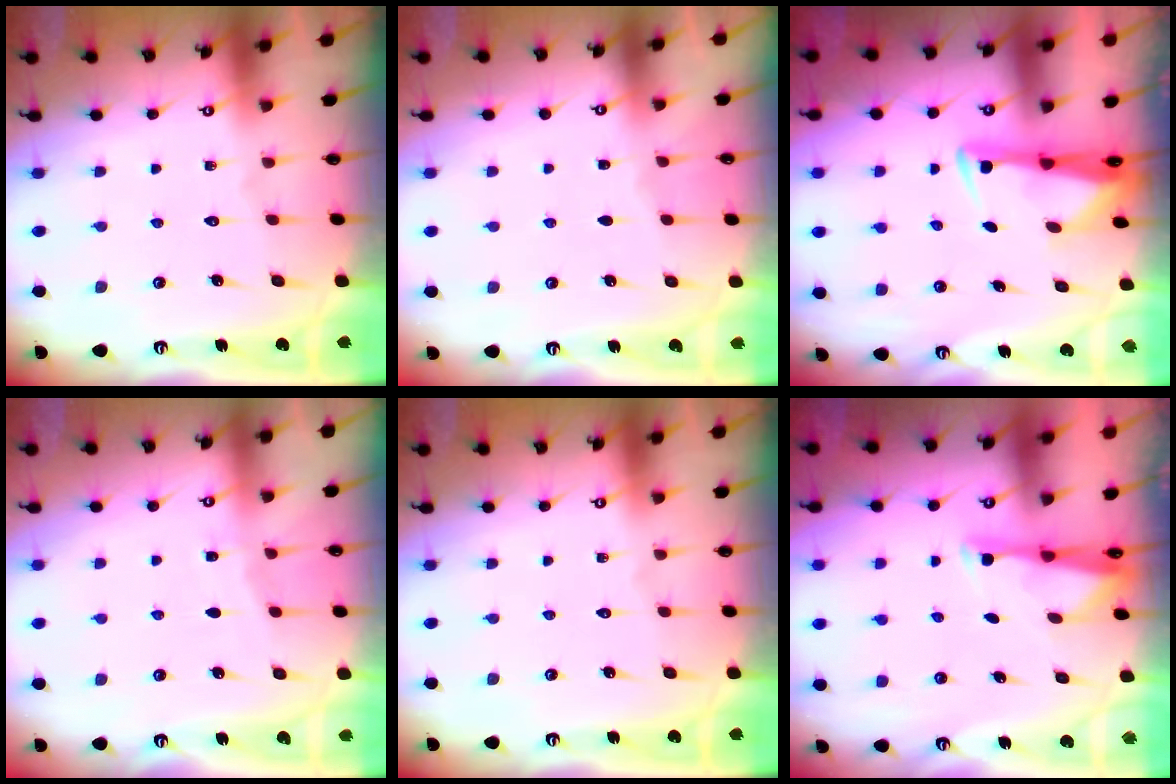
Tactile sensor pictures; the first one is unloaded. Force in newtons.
{"total": 0.0}
{"total": 3.0, "press": 2.8, "slide": 0.9}
{"total": 3.3, "press": 3.3, "slide": 0.5}
{"total": 0.0}
{"total": 2.9, "press": 2.9, "slide": 0.5}